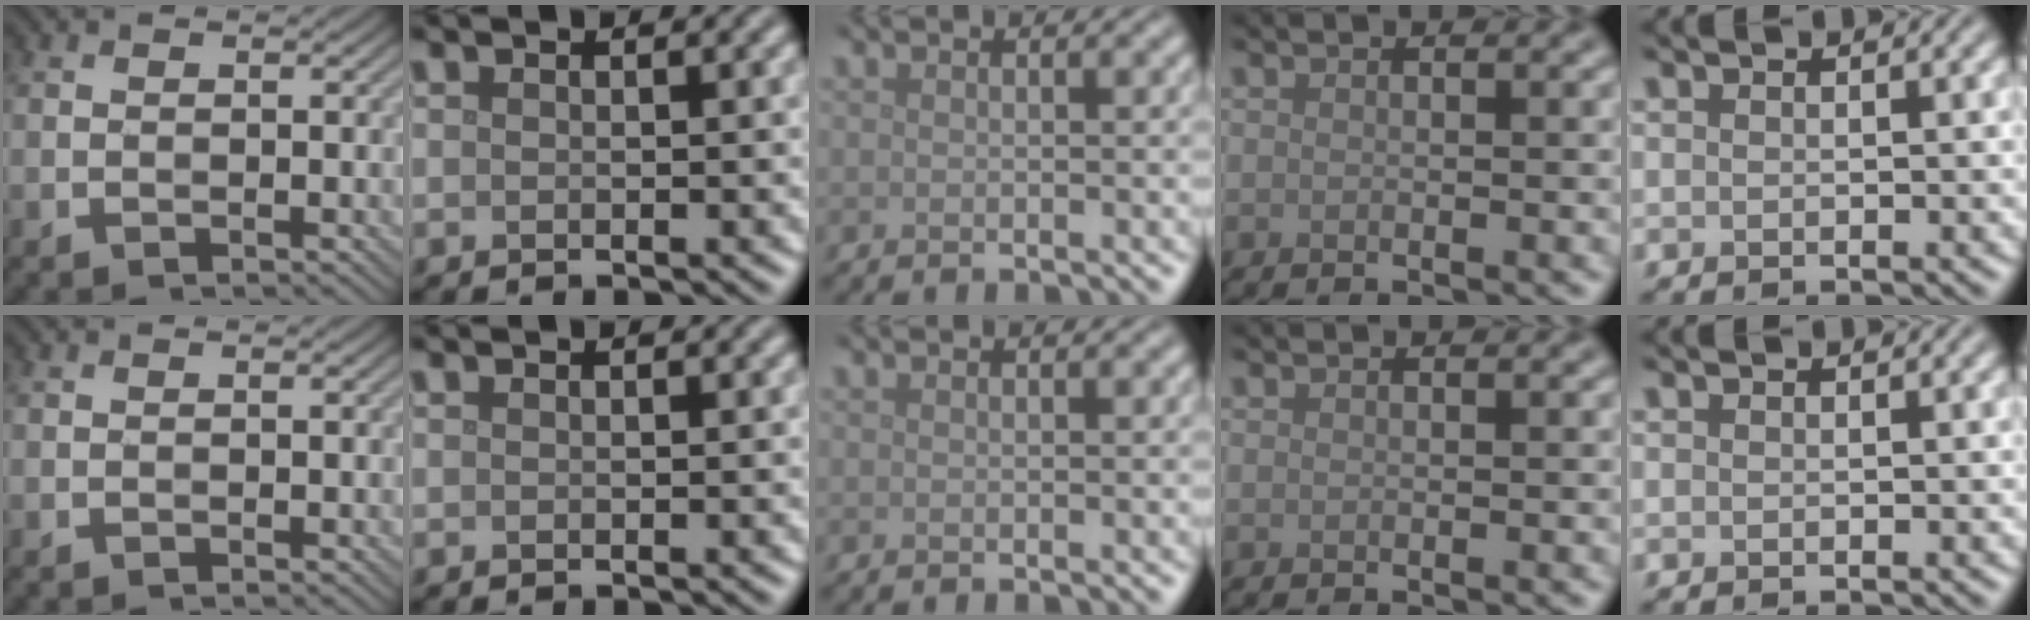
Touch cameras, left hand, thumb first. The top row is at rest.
{}